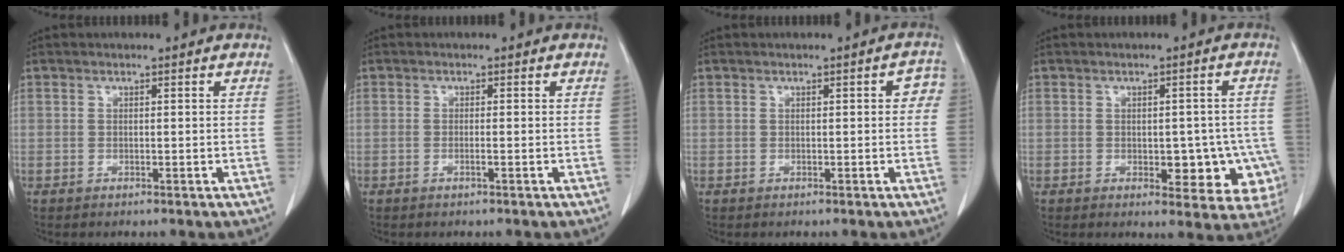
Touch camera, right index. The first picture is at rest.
{"total": 0.5, "force": [-0.2, -0.1, 0.5], "torque": [-0.010, 0.002, -0.003]}
{"total": 2.2, "force": [0.3, 0.9, 2.0], "torque": [-0.010, 0.009, -0.001]}
{"total": 8.6, "force": [-2.3, 4.7, 6.8], "torque": [-0.055, 0.013, -0.020]}